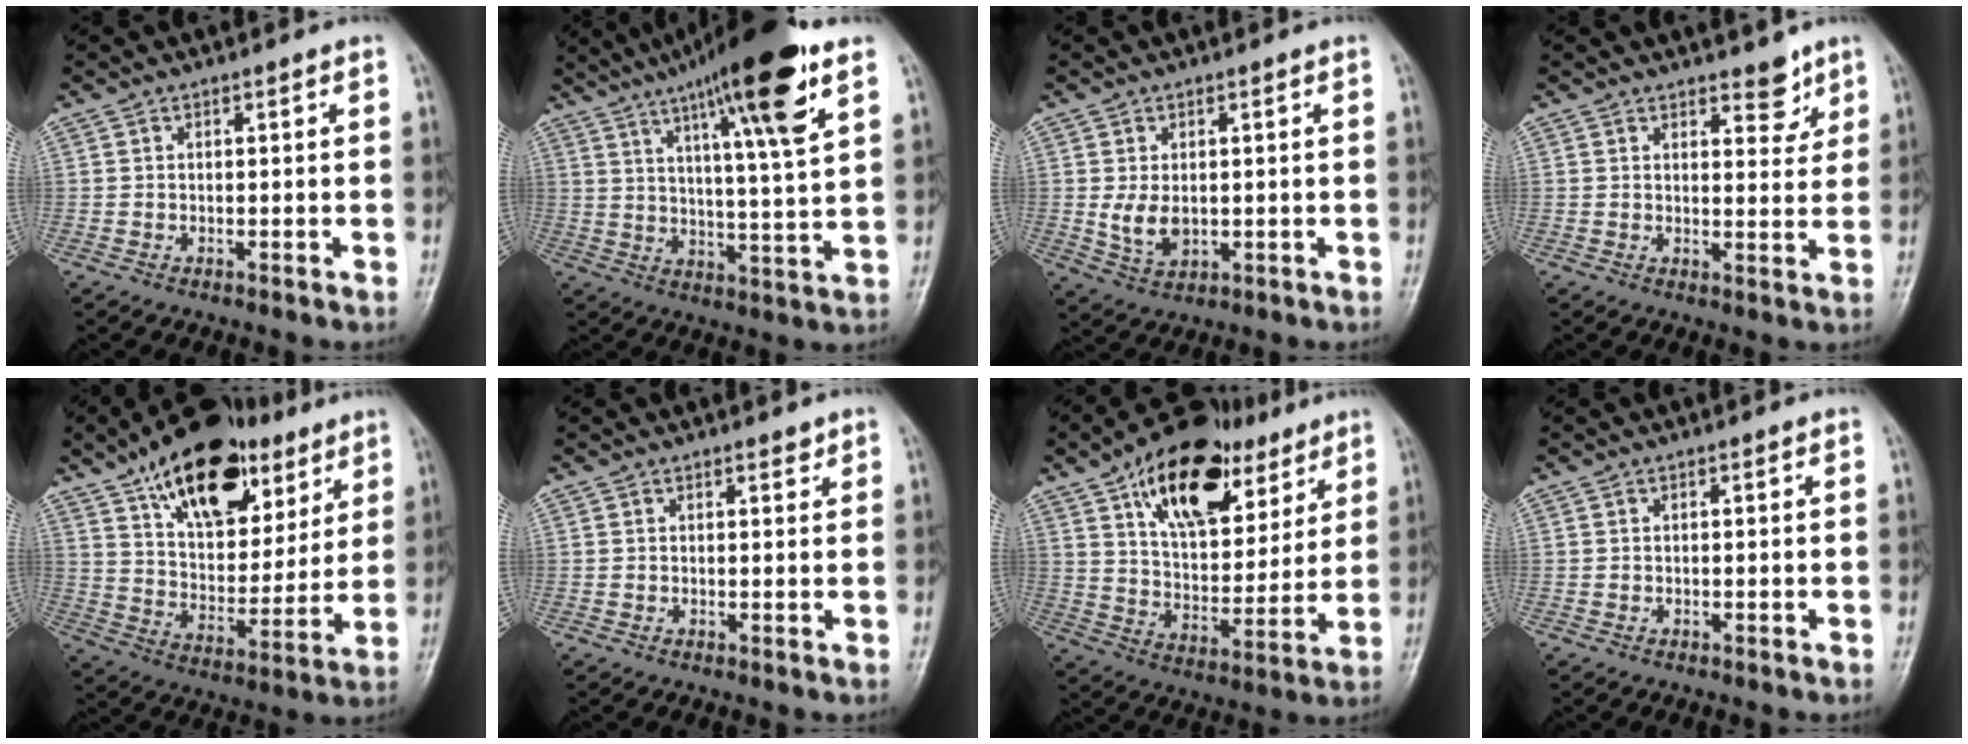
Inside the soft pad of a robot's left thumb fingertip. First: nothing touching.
{"total": 18.6, "force": [10.3, 2.2, 15.4], "torque": [-0.231, -0.029, 0.160]}
{"total": 5.4, "force": [-0.1, 3.7, 4.0], "torque": [-0.063, -0.005, 0.008]}
{"total": 4.5, "force": [3.1, 2.2, 2.4], "torque": [-0.002, -0.019, 0.040]}
{"total": 23.2, "force": [13.0, 12.4, 14.6], "torque": [-0.189, -0.035, 0.215]}
{"total": 1.0, "force": [0.8, 0.5, 0.4], "torque": [0.001, -0.003, 0.009]}
{"total": 22.0, "force": [11.6, 11.8, 14.6], "torque": [-0.181, -0.030, 0.189]}
{"total": 0.0}